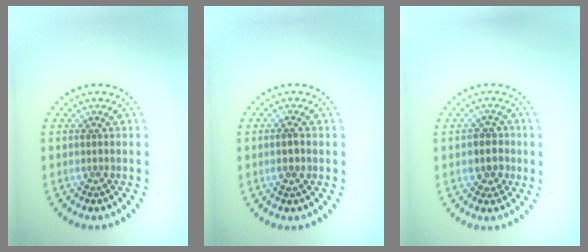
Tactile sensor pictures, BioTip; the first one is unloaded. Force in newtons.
{"total": 0.8, "press": 0.7, "slide": 0.4}
{"total": 2.5, "press": 2.4, "slide": 0.9}